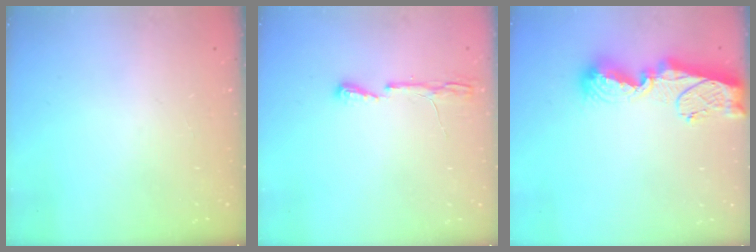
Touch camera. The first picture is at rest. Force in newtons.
{"total": 4.3, "press": 4.2, "slide": 0.6}
{"total": 11.5, "press": 11.4, "slide": 1.4}